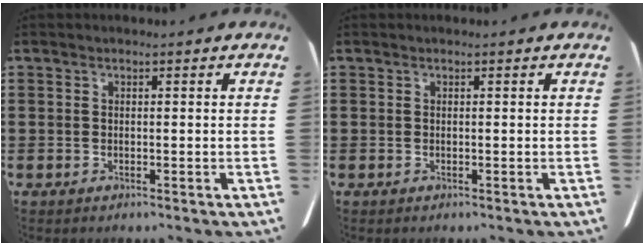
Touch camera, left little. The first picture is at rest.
{"total": 0.0}